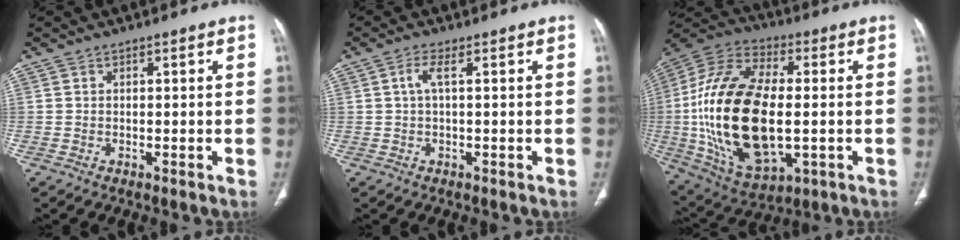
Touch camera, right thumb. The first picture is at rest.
{"total": 2.2, "force": [0.5, 0.5, 2.1], "torque": [-0.059, 0.010, 0.013]}
{"total": 27.9, "force": [-1.7, 14.4, 23.8], "torque": [-0.482, 0.001, -0.016]}